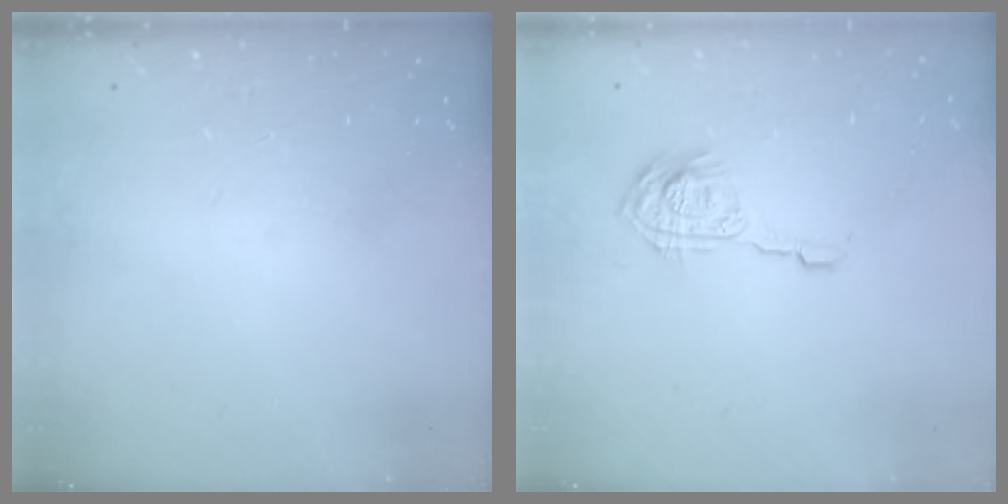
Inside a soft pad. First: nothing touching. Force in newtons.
{"total": 9.7, "press": 9.7, "slide": 0.5}